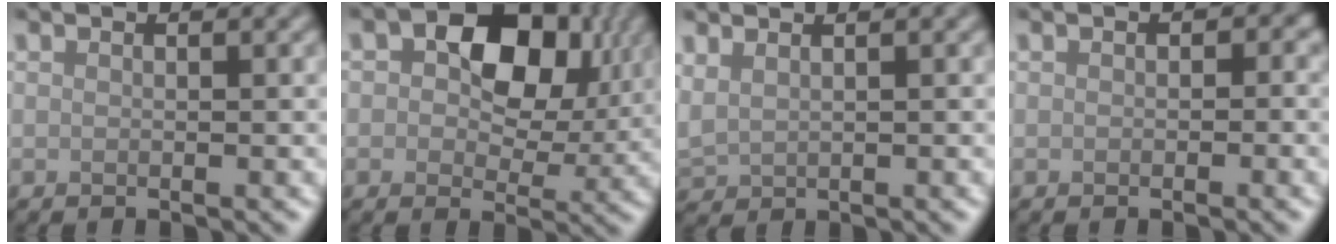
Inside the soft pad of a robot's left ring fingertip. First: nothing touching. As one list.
[{"total": 9.6, "force": [2.6, 6.4, 6.7], "torque": [-0.085, 0.010, 0.037]}, {"total": 1.5, "force": [0.7, 1.2, 0.7], "torque": [-0.027, -0.002, 0.025]}, {"total": 1.3, "force": [0.0, 1.1, 0.7], "torque": [0.003, 0.002, 0.000]}]